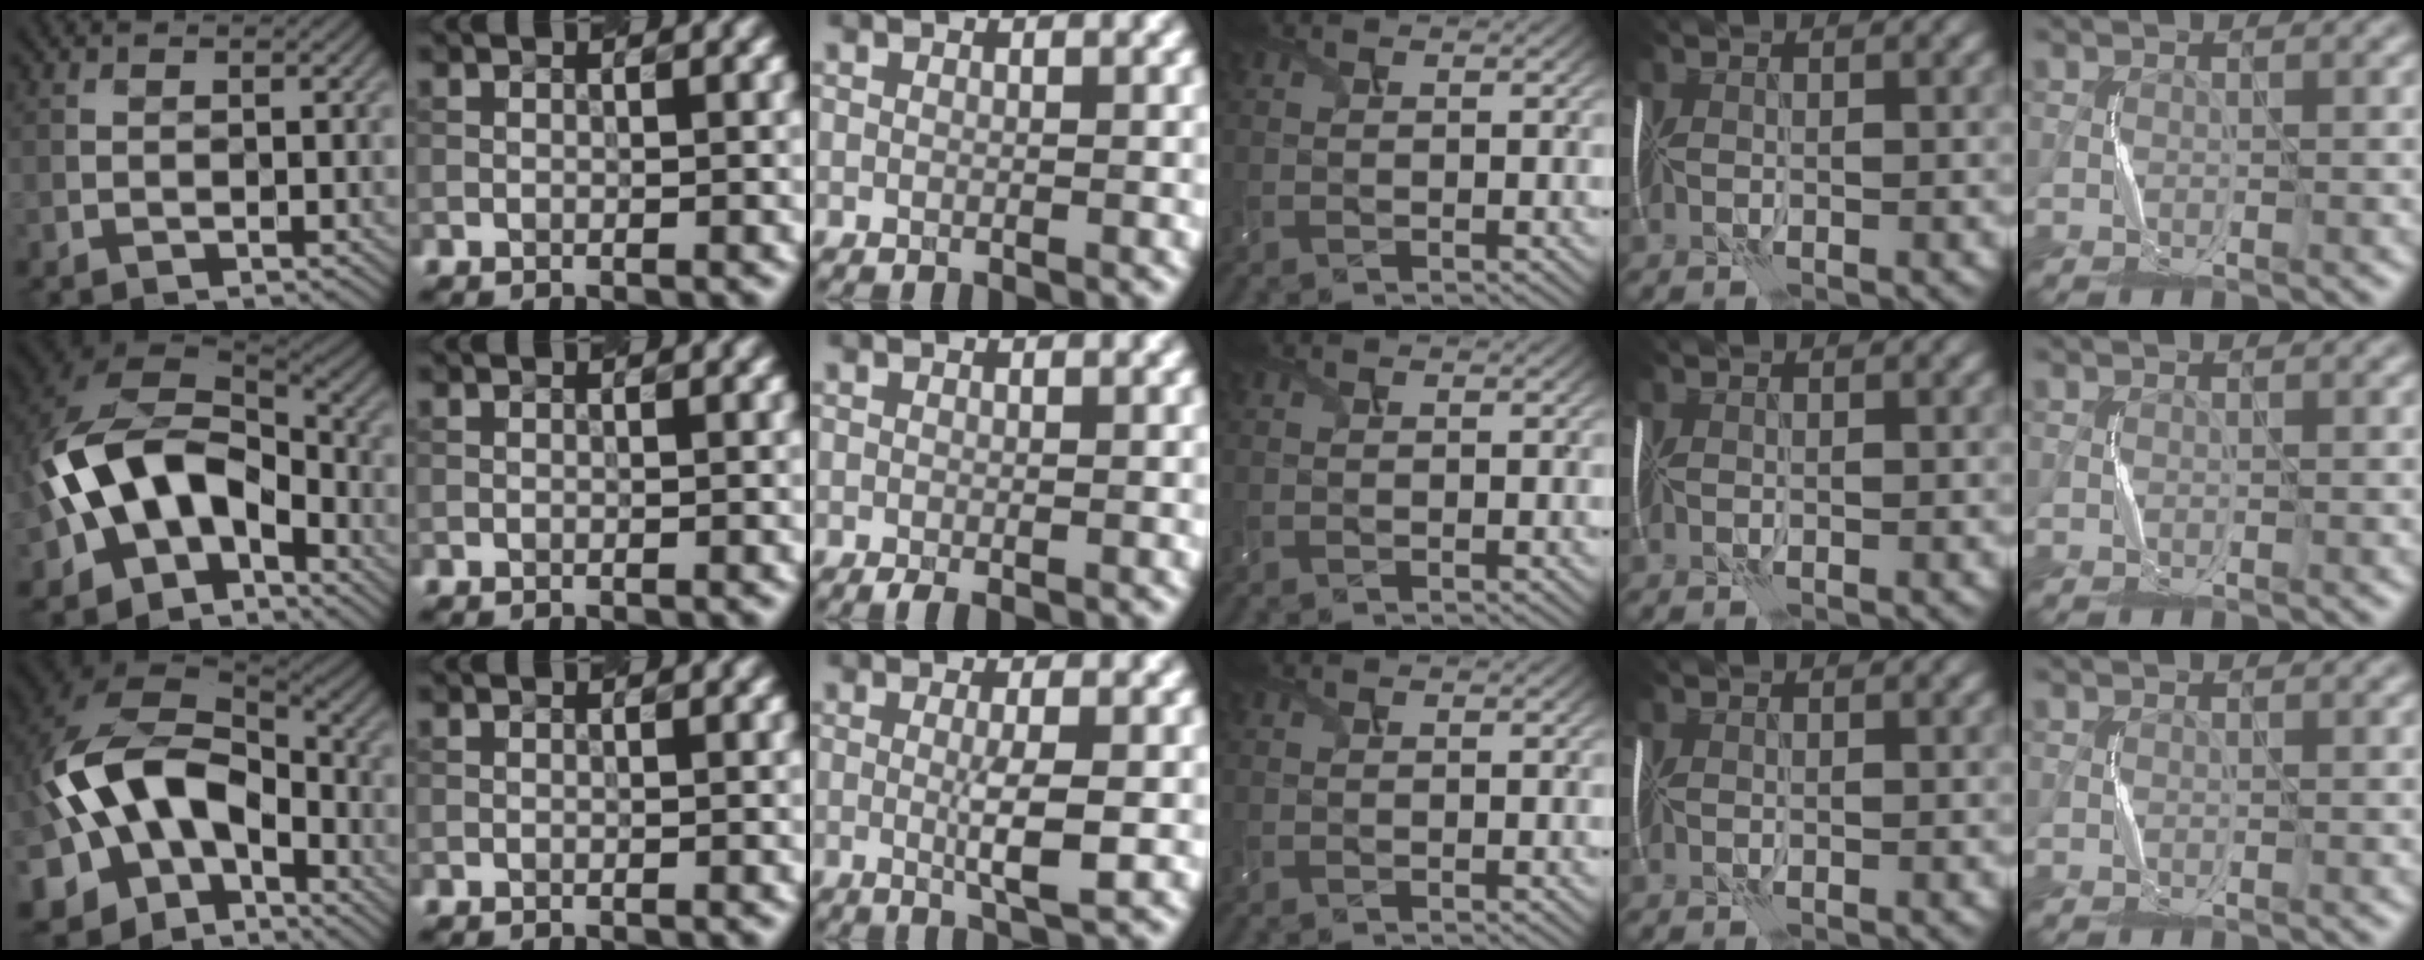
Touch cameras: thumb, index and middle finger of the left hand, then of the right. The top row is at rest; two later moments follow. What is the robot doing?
{"motion": "shake", "object": "handbell"}